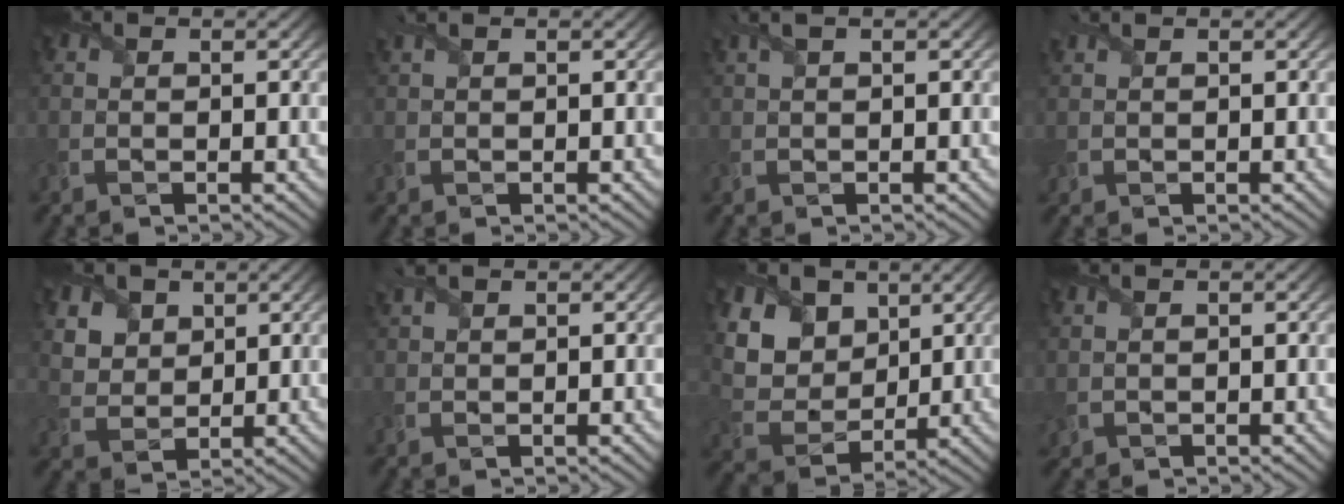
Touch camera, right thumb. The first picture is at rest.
{"total": 1.5, "force": [1.0, 0.3, 1.1], "torque": [-0.030, 0.011, 0.021]}
{"total": 2.1, "force": [1.1, 0.4, 1.8], "torque": [-0.046, 0.010, 0.023]}
{"total": 1.6, "force": [1.4, 0.6, 0.6], "torque": [-0.024, 0.011, 0.029]}
{"total": 5.3, "force": [3.0, 3.9, 2.0], "torque": [-0.094, -0.012, 0.063]}
{"total": 2.2, "force": [1.6, 0.5, 1.4], "torque": [-0.039, 0.015, 0.034]}
{"total": 12.5, "force": [5.7, 9.3, 6.1], "torque": [-0.189, 0.016, 0.127]}
{"total": 0.7, "force": [0.4, 0.5, 0.2], "torque": [-0.015, 0.000, 0.010]}